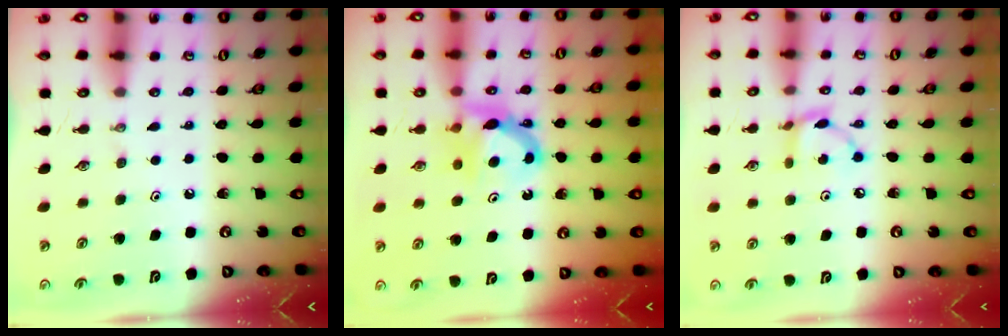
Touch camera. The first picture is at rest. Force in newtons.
{"total": 7.9, "press": 7.8, "slide": 0.5}
{"total": 6.0, "press": 6.0, "slide": 0.2}